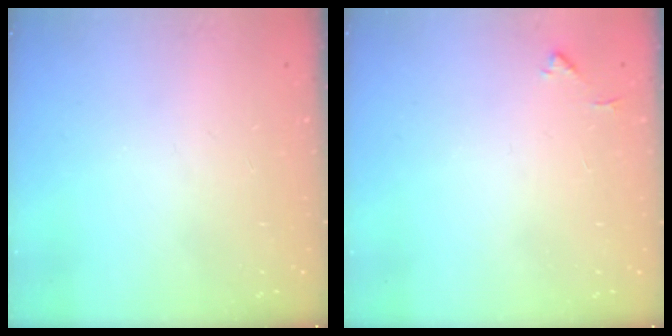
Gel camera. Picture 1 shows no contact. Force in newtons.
{"total": 3.5, "press": 3.5, "slide": 0.5}